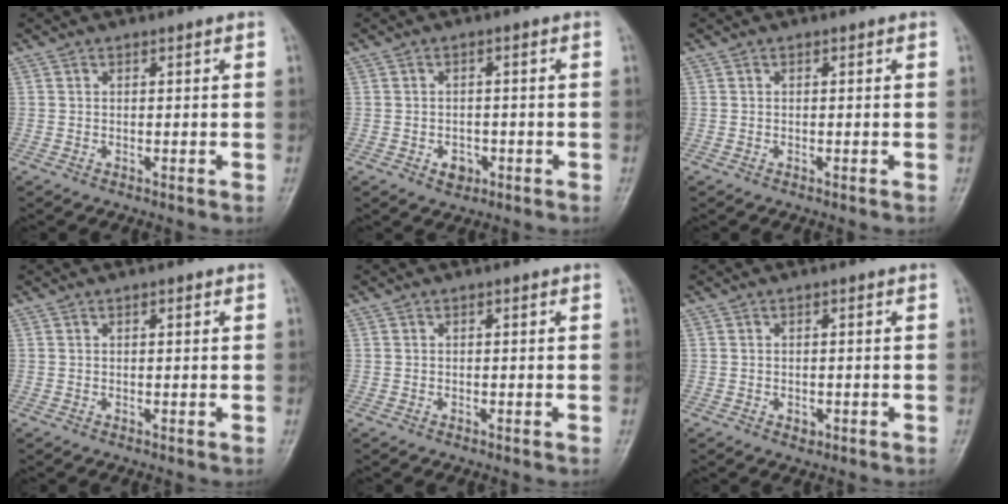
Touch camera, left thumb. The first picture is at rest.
{"total": 3.2, "force": [-1.4, 2.5, 1.6], "torque": [-0.010, 0.008, -0.017]}
{"total": 0.0}
{"total": 0.8, "force": [0.3, 0.3, 0.6], "torque": [-0.009, 0.001, 0.004]}
{"total": 0.0}
{"total": 1.7, "force": [-0.6, 1.2, 1.0], "torque": [-0.005, 0.001, -0.007]}